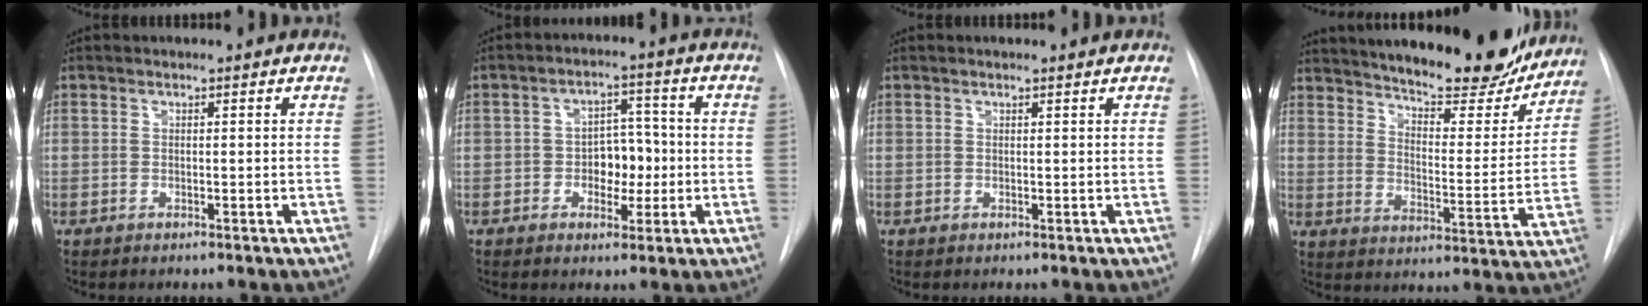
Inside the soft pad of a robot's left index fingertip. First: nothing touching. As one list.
[{"total": 6.0, "force": [-1.0, 3.9, 4.5], "torque": [-0.061, 0.017, -0.013]}, {"total": 0.9, "force": [0.9, -0.1, 0.3], "torque": [-0.011, 0.007, 0.014]}, {"total": 23.9, "force": [21.1, 5.1, 10.1], "torque": [-0.162, -0.034, 0.280]}]